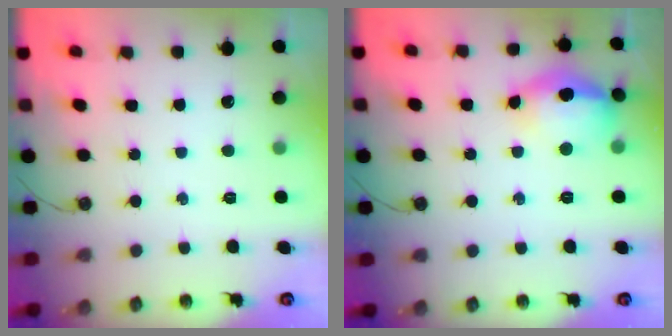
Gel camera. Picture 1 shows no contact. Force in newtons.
{"total": 14.5, "press": 14.3, "slide": 2.0}